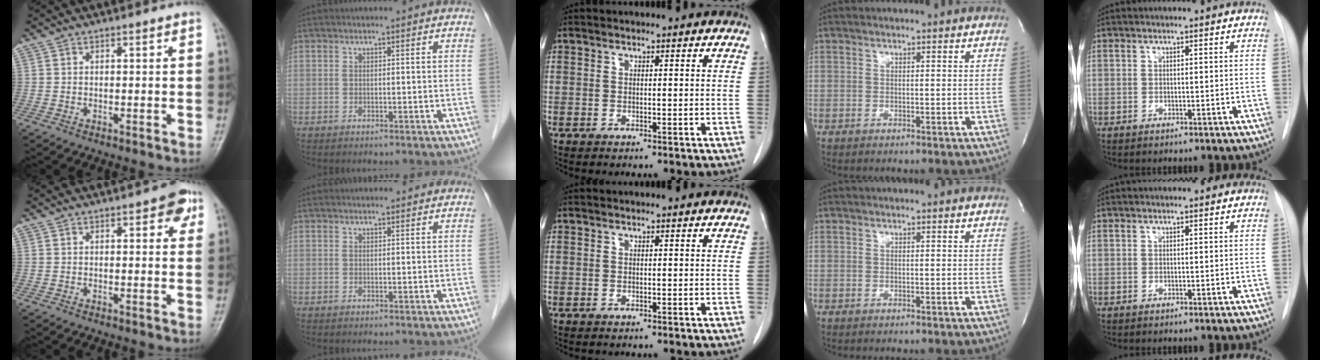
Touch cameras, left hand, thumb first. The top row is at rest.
{"thumb": {"total": 4.1, "force": [1.9, 1.9, 3.1], "torque": [-0.016, -0.002, 0.013]}, "index": {"total": 2.4, "force": [2.3, 0.3, 0.3], "torque": [-0.010, 0.021, 0.030]}}